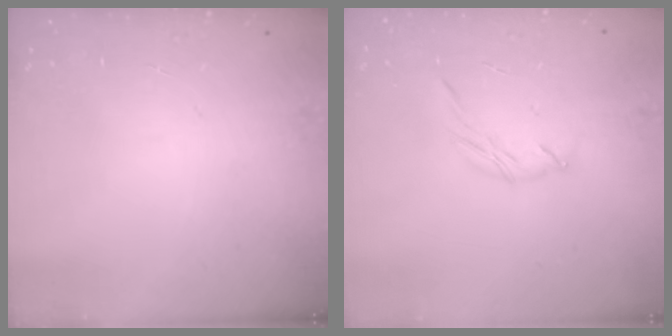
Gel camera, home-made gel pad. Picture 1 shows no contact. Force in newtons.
{"total": 3.8, "press": 3.7, "slide": 0.8}